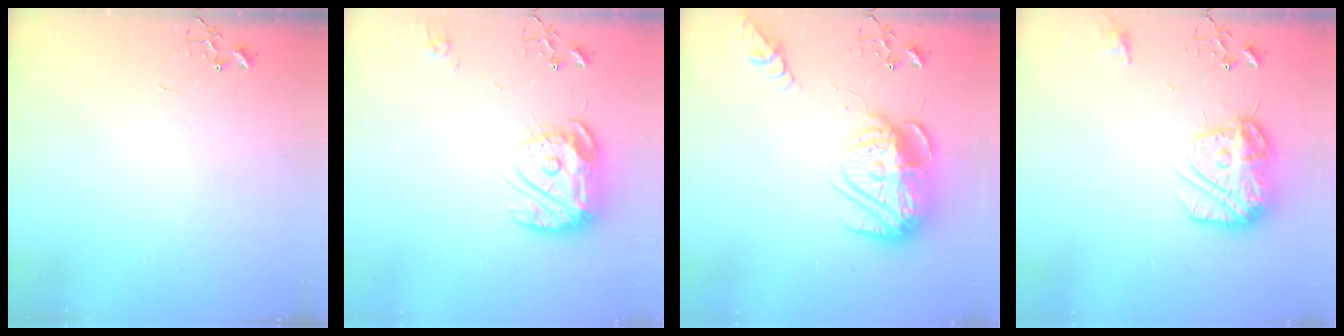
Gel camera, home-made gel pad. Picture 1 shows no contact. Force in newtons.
{"total": 15.4, "press": 15.3, "slide": 1.3}
{"total": 18.9, "press": 18.9, "slide": 1.6}
{"total": 15.6, "press": 15.5, "slide": 1.6}